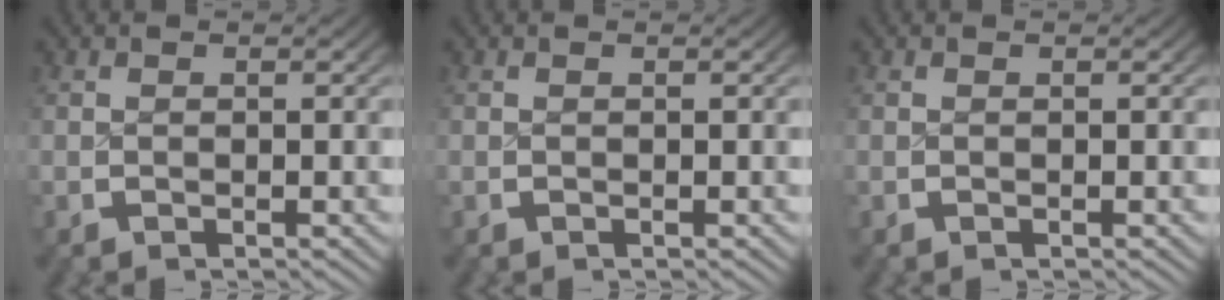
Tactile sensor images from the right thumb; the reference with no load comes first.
{"total": 0.0}
{"total": 0.0}